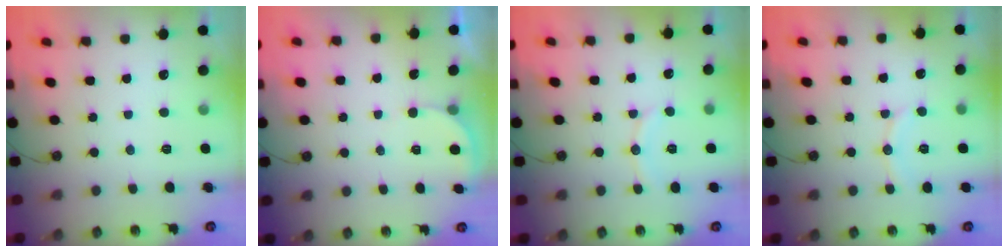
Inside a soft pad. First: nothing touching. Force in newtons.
{"total": 2.5, "press": 2.5, "slide": 0.3}
{"total": 6.5, "press": 6.5, "slide": 0.7}
{"total": 6.5, "press": 6.5, "slide": 0.7}